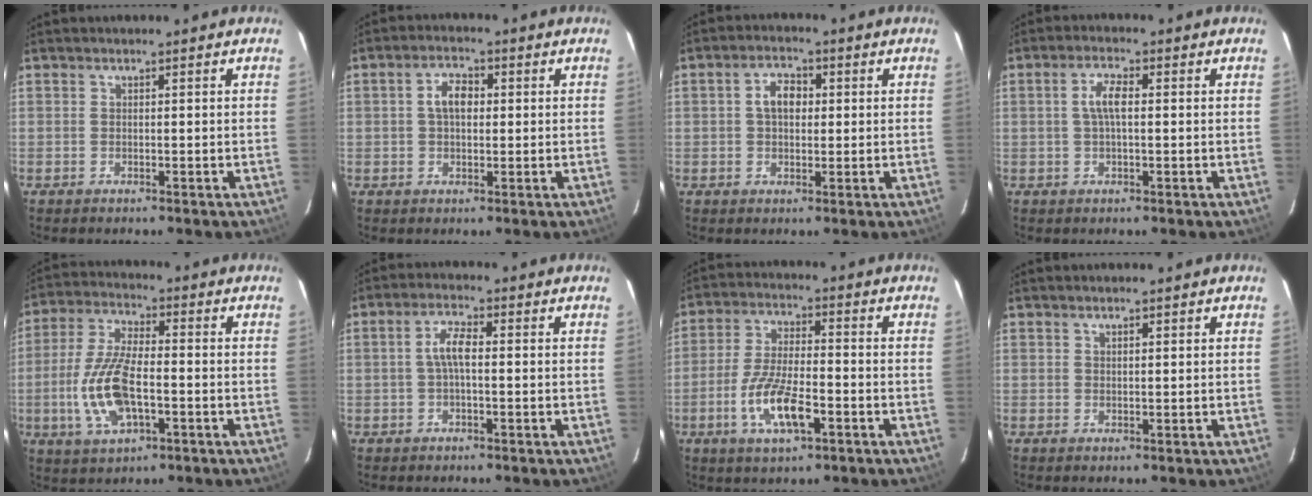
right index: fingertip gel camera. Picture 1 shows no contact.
{"total": 4.3, "force": [0.6, 2.6, 3.4], "torque": [-0.061, 0.016, 0.011]}
{"total": 4.5, "force": [0.7, 3.0, 3.2], "torque": [-0.055, 0.017, 0.011]}
{"total": 3.7, "force": [0.3, 1.2, 3.5], "torque": [-0.069, 0.009, 0.007]}
{"total": 12.6, "force": [-3.0, 5.3, 11.1], "torque": [-0.237, 0.001, -0.055]}
{"total": 3.7, "force": [-0.1, 1.1, 3.5], "torque": [-0.069, 0.012, -0.002]}
{"total": 10.6, "force": [-4.3, 3.2, 9.1], "torque": [-0.189, -0.008, -0.077]}
{"total": 1.0, "force": [0.8, 0.2, 0.5], "torque": [-0.008, 0.002, 0.013]}